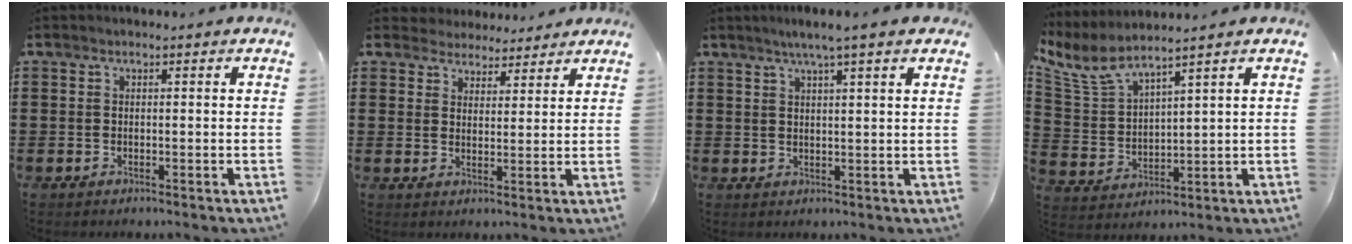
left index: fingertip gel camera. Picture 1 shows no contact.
{"total": 3.6, "force": [3.4, 1.2, -0.4], "torque": [-0.009, -0.005, 0.064]}
{"total": 3.6, "force": [2.6, -0.3, 2.5], "torque": [-0.055, 0.000, 0.045]}
{"total": 6.4, "force": [5.3, 1.5, 3.2], "torque": [-0.093, -0.025, 0.092]}